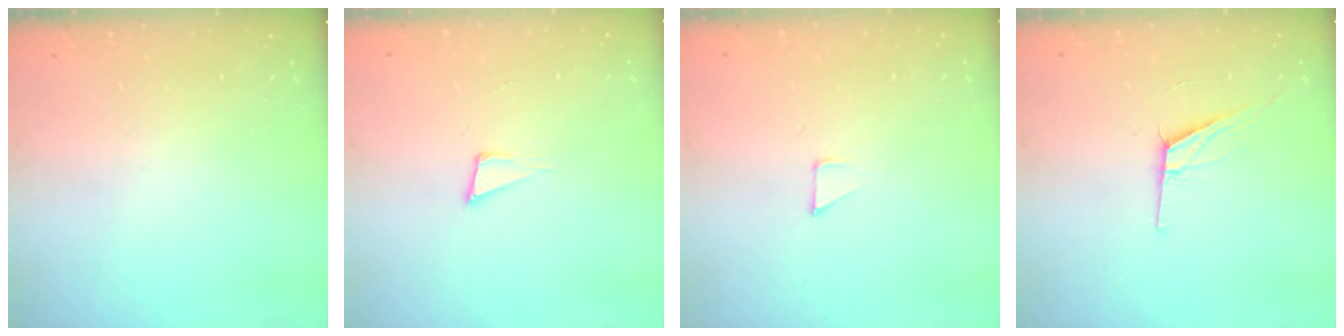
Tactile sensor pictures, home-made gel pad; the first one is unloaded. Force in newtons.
{"total": 5.1, "press": 3.8, "slide": 3.3}
{"total": 2.8, "press": 2.8, "slide": 0.2}
{"total": 7.8, "press": 7.2, "slide": 3.2}